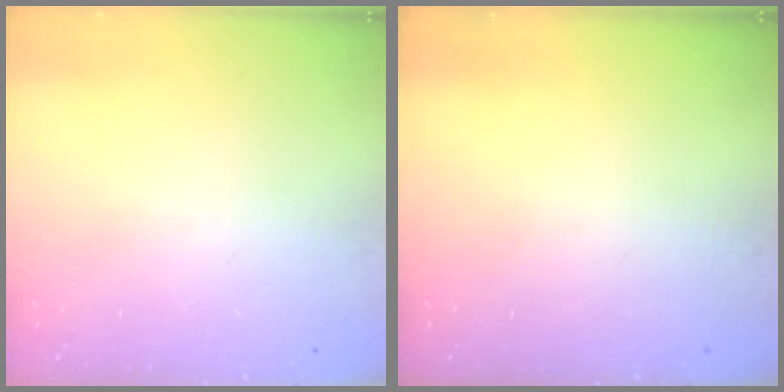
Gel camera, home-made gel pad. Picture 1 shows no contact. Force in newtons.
{"total": 0.0}